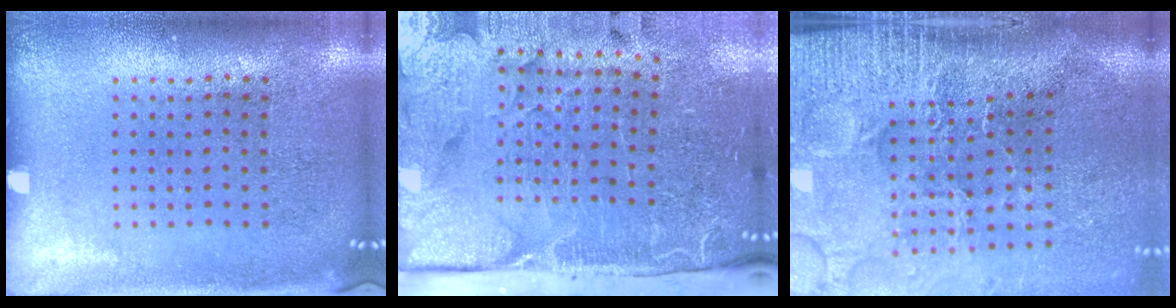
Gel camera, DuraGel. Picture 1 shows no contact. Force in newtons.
{"total": 5.2, "press": 4.0, "slide": 3.3}
{"total": 4.9, "press": 4.0, "slide": 2.9}